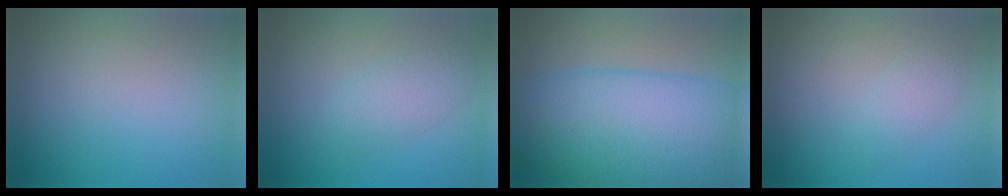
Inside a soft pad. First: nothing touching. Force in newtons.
{"total": 2.8, "press": 2.8, "slide": 0.1}
{"total": 14.1, "press": 14.1, "slide": 0.4}
{"total": 1.8, "press": 1.8, "slide": 0.1}